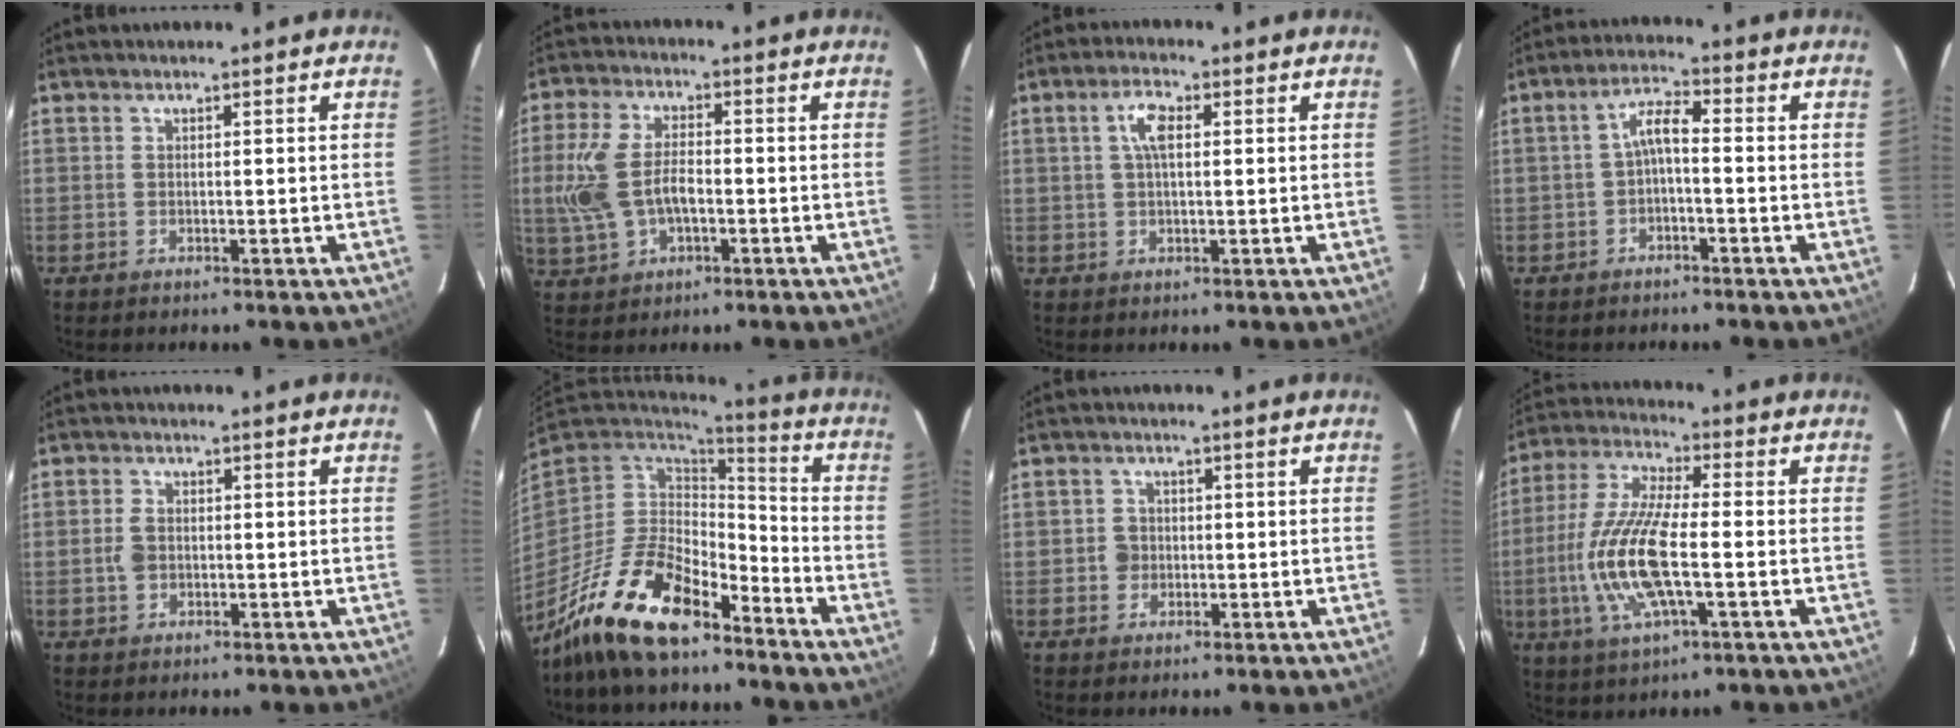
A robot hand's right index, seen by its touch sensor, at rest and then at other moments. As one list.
[{"total": 11.0, "force": [-1.3, 6.3, 8.9], "torque": [-0.194, 0.006, -0.018]}, {"total": 4.3, "force": [1.0, 1.7, 3.8], "torque": [-0.074, 0.012, 0.020]}, {"total": 4.0, "force": [-1.2, 1.1, 3.7], "torque": [-0.077, 0.015, -0.023]}, {"total": 2.7, "force": [-0.3, 2.1, 1.7], "torque": [-0.037, 0.005, -0.005]}, {"total": 17.9, "force": [-12.4, 7.0, 10.9], "torque": [-0.228, -0.018, -0.225]}, {"total": 2.7, "force": [-0.4, 2.6, 0.5], "torque": [-0.009, 0.006, -0.008]}, {"total": 15.1, "force": [-2.9, 4.1, 14.2], "torque": [-0.302, -0.005, -0.059]}]